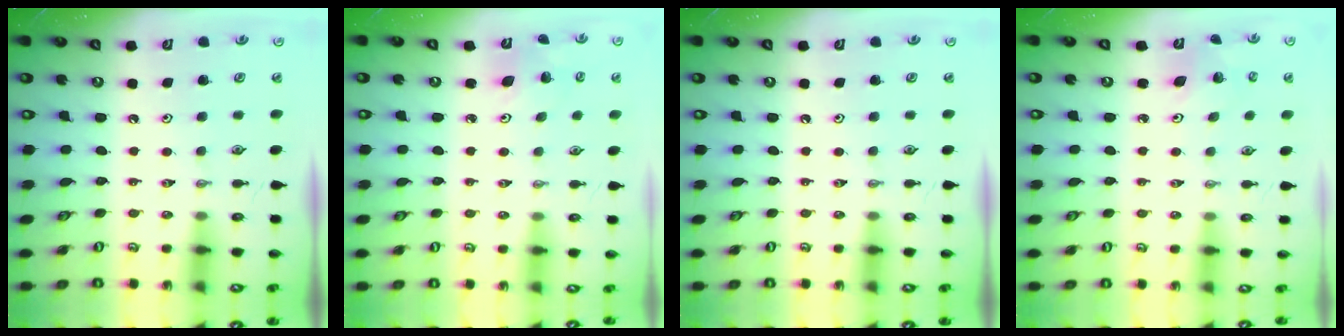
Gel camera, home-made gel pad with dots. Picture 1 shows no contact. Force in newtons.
{"total": 4.5, "press": 4.2, "slide": 1.5}
{"total": 0.0}
{"total": 3.2, "press": 3.2, "slide": 0.1}